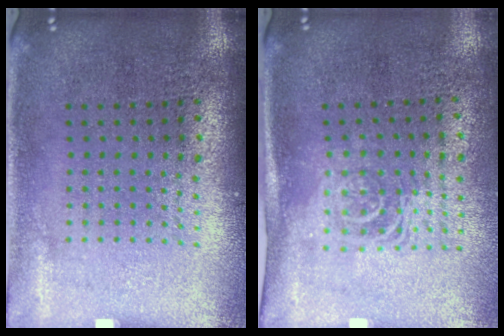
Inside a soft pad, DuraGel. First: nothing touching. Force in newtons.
{"total": 1.6, "press": 1.3, "slide": 1.0}